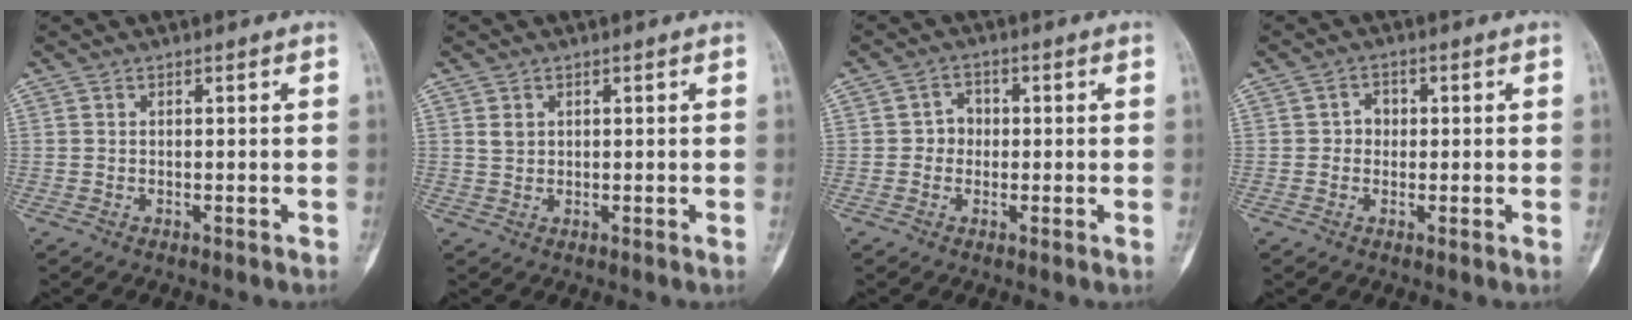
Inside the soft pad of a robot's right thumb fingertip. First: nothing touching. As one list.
[{"total": 1.5, "force": [0.7, 1.0, 0.8], "torque": [-0.011, -0.003, 0.015]}, {"total": 2.9, "force": [-0.2, 2.5, 1.3], "torque": [-0.001, 0.009, -0.013]}, {"total": 2.4, "force": [0.1, 2.1, 1.2], "torque": [-0.002, 0.007, -0.006]}]